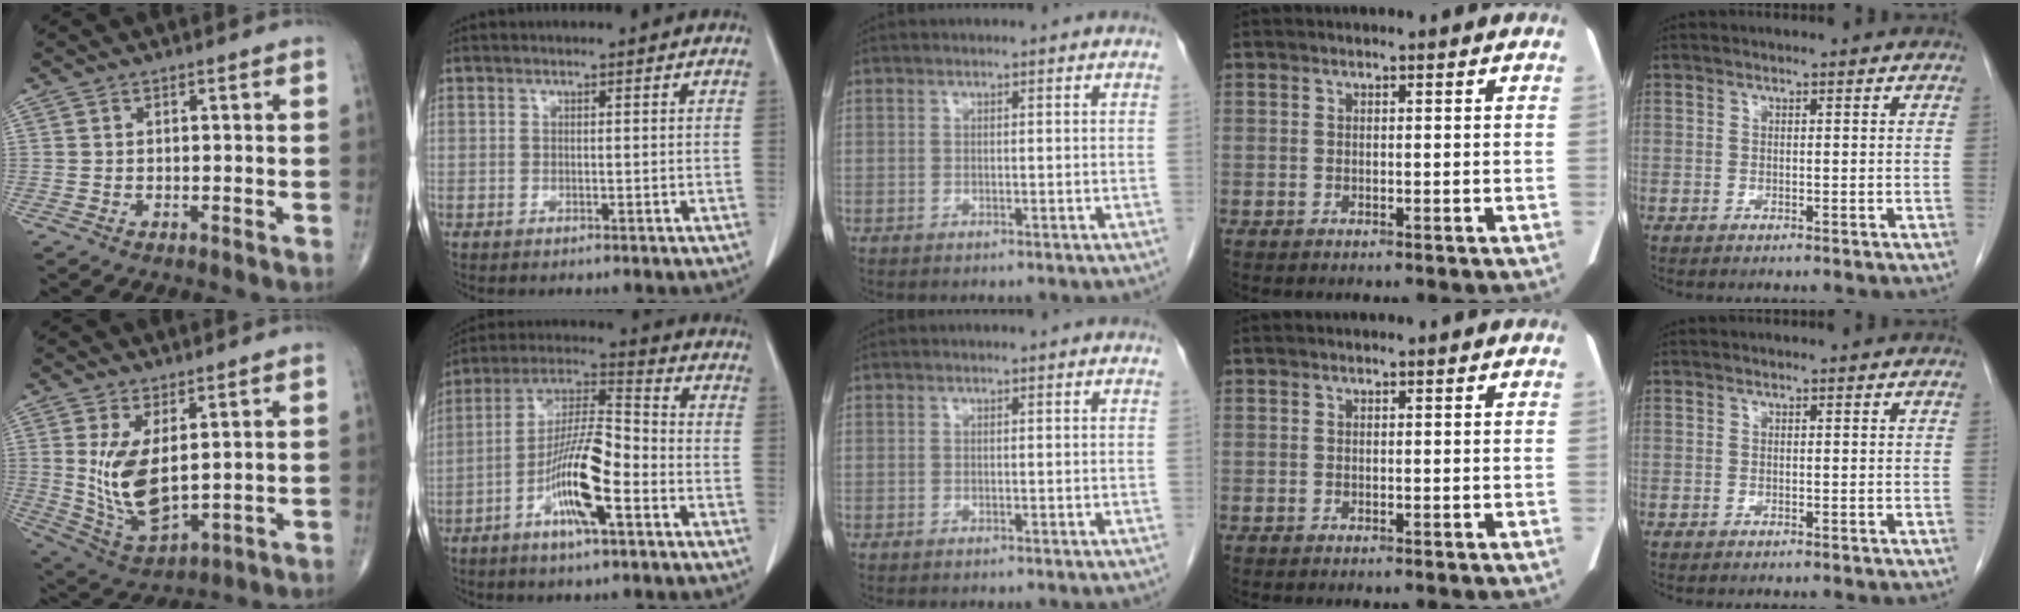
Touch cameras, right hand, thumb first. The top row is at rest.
{"thumb": {"total": 11.4, "force": [1.9, 5.3, 9.9], "torque": [-0.185, -0.025, 0.057]}, "index": {"total": 12.6, "force": [-4.9, 2.1, 11.4], "torque": [-0.219, 0.004, -0.091]}}